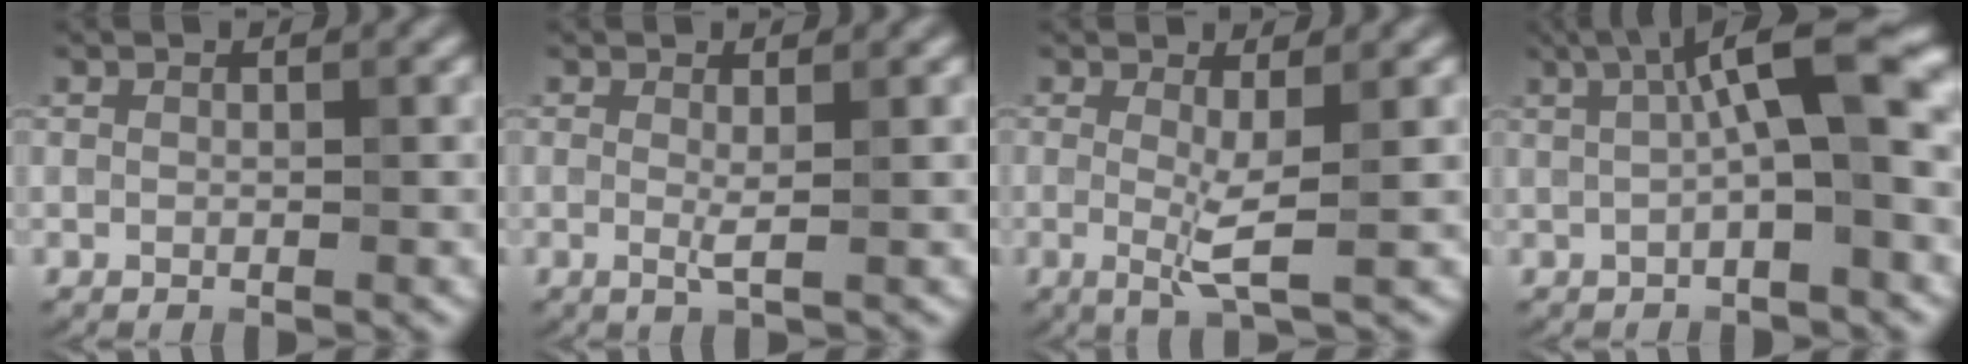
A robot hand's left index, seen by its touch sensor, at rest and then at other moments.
{"total": 1.1, "force": [0.2, 0.0, 1.1], "torque": [-0.023, -0.006, 0.001]}
{"total": 2.9, "force": [0.1, 0.3, 2.9], "torque": [-0.058, -0.012, 0.001]}
{"total": 7.4, "force": [1.2, 1.7, 7.1], "torque": [-0.103, 0.021, 0.009]}